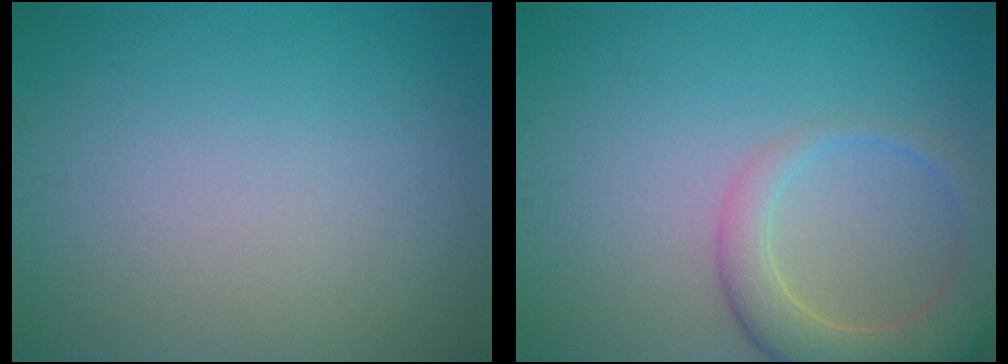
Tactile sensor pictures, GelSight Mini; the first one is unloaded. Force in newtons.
{"total": 5.2, "press": 5.2, "slide": 0.5}